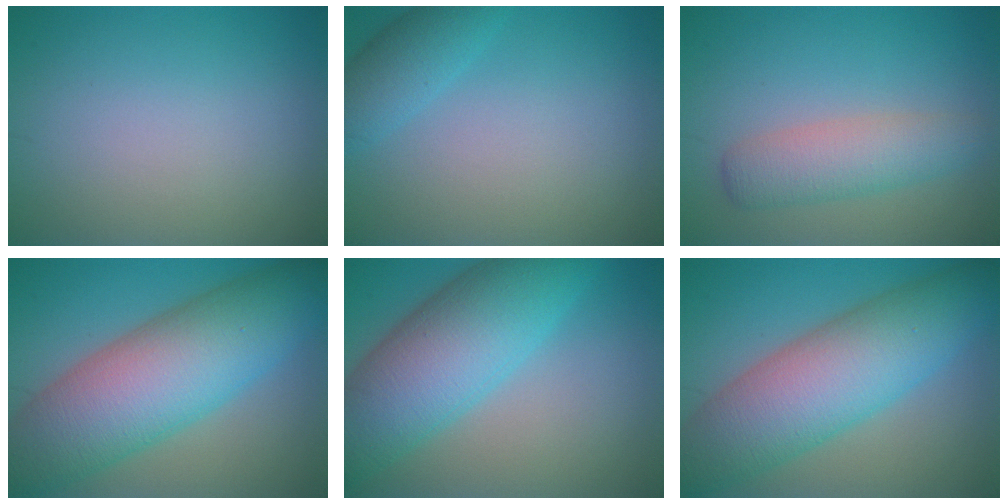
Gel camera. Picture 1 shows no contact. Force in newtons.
{"total": 3.0, "press": 3.0, "slide": 0.1}
{"total": 3.9, "press": 3.9, "slide": 0.2}
{"total": 12.4, "press": 12.4, "slide": 0.4}
{"total": 10.3, "press": 10.3, "slide": 0.2}
{"total": 10.4, "press": 10.4, "slide": 0.3}